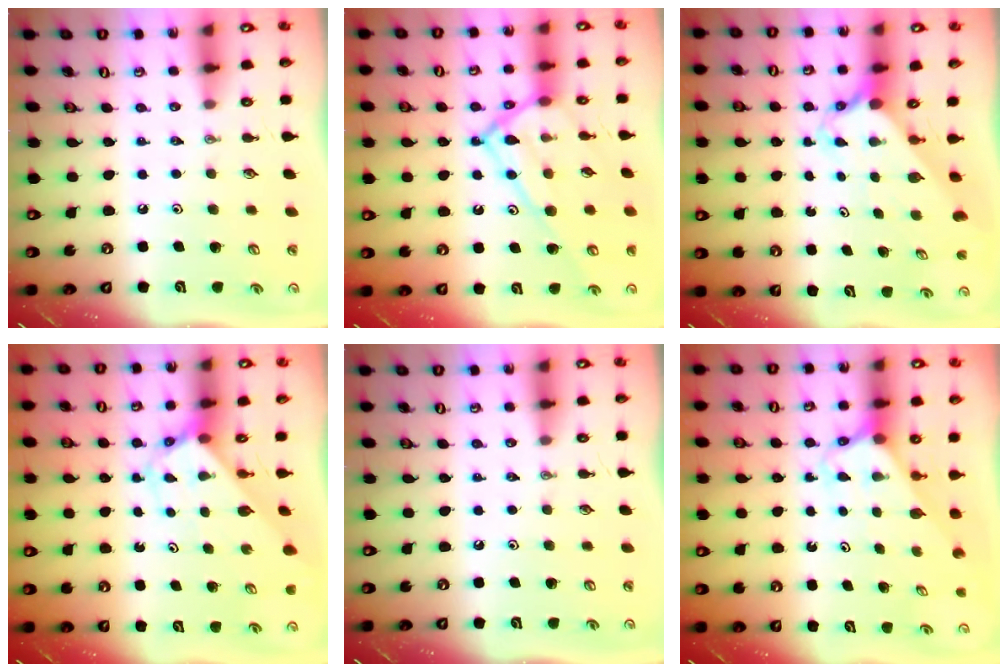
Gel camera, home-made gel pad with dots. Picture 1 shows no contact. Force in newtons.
{"total": 17.1, "press": 17.0, "slide": 1.4}
{"total": 2.7, "press": 2.7, "slide": 0.3}
{"total": 2.8, "press": 2.8, "slide": 0.1}
{"total": 0.0}
{"total": 2.6, "press": 2.6, "slide": 0.2}